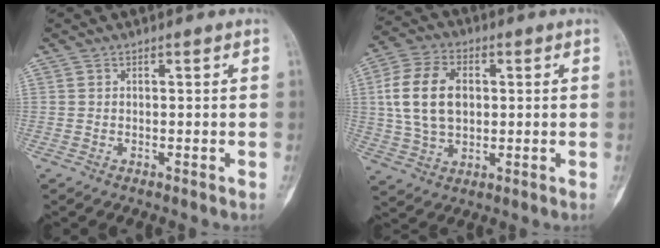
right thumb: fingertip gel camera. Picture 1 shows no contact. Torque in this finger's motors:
{"motor_torque": [-0.32, 0.73, 1.35, 0.11, 0.36]}